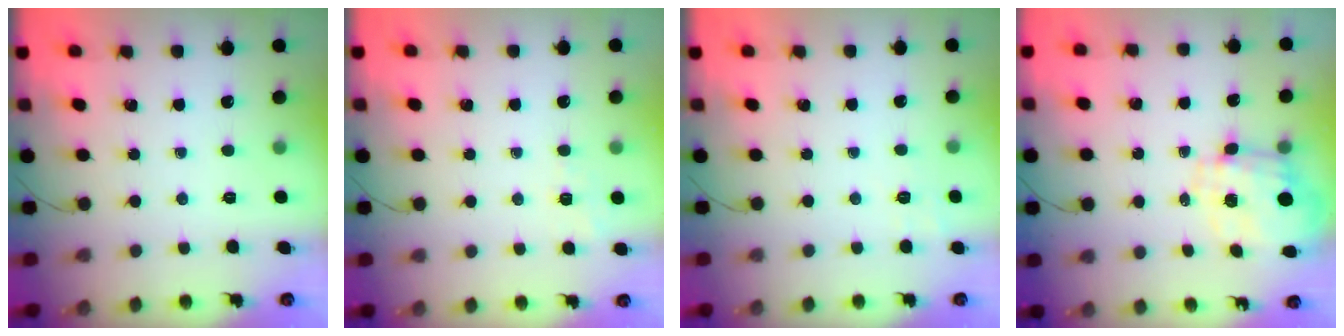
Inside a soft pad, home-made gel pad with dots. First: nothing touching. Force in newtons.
{"total": 1.4, "press": 0.6, "slide": 1.3}
{"total": 1.8, "press": 0.5, "slide": 1.7}
{"total": 3.5, "press": 3.2, "slide": 1.4}